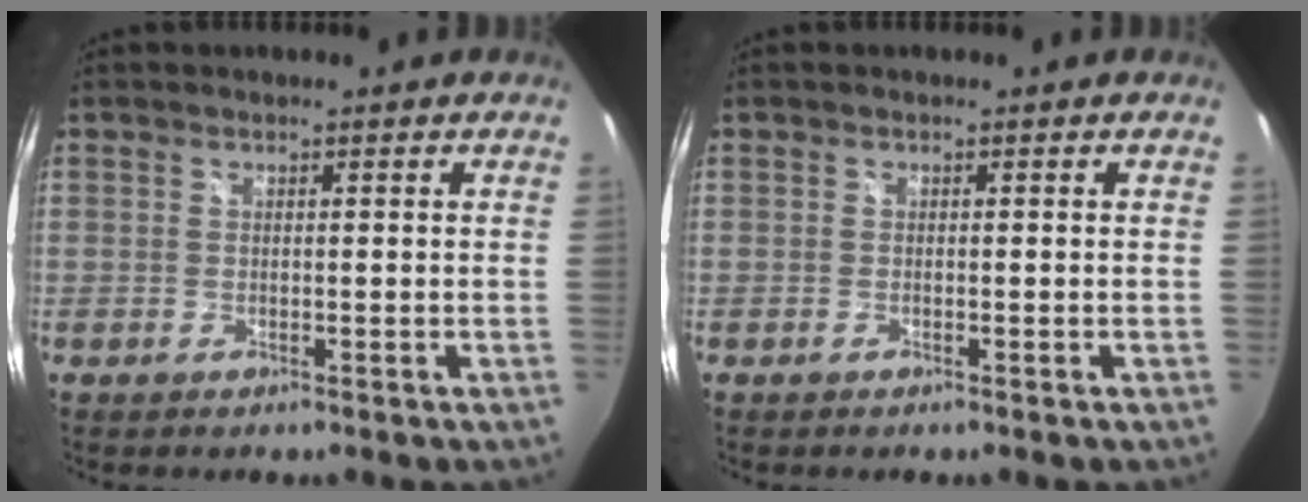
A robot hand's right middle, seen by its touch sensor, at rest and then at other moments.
{"total": 0.0}